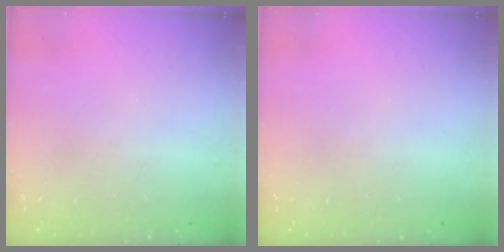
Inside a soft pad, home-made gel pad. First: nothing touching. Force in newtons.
{"total": 0.0}